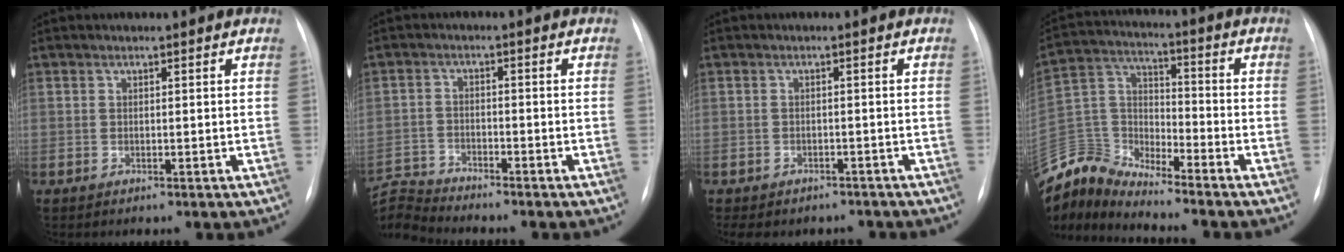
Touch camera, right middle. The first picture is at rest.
{"total": 6.7, "force": [-6.6, -0.9, -0.6], "torque": [0.001, 0.007, -0.126]}
{"total": 9.6, "force": [-7.7, 5.1, 2.7], "torque": [-0.058, 0.000, -0.089]}
{"total": 10.8, "force": [-10.8, 0.4, 0.2], "torque": [-0.018, 0.045, -0.218]}